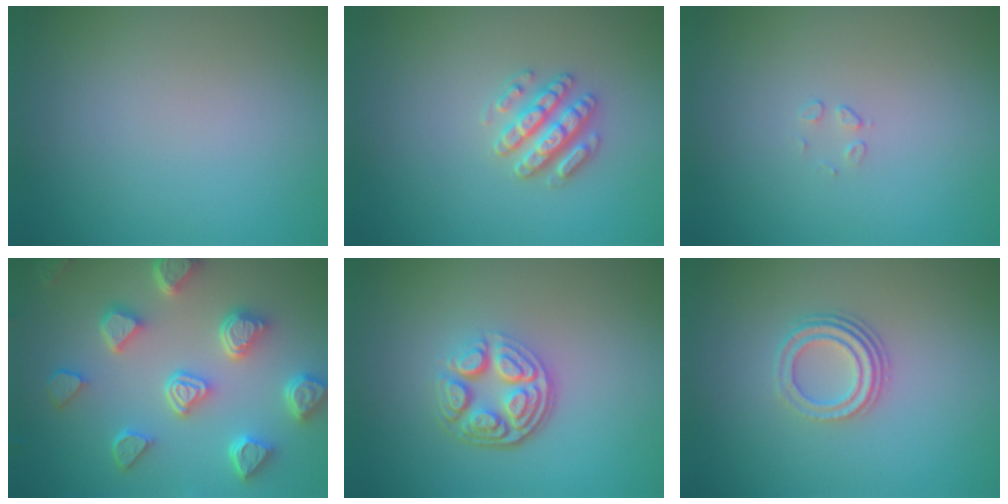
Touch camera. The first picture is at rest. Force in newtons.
{"total": 2.9, "press": 2.8, "slide": 0.6}
{"total": 0.5, "press": 0.2, "slide": 0.5}
{"total": 6.9, "press": 5.5, "slide": 4.1}
{"total": 4.8, "press": 3.4, "slide": 3.4}
{"total": 3.1, "press": 2.3, "slide": 2.2}